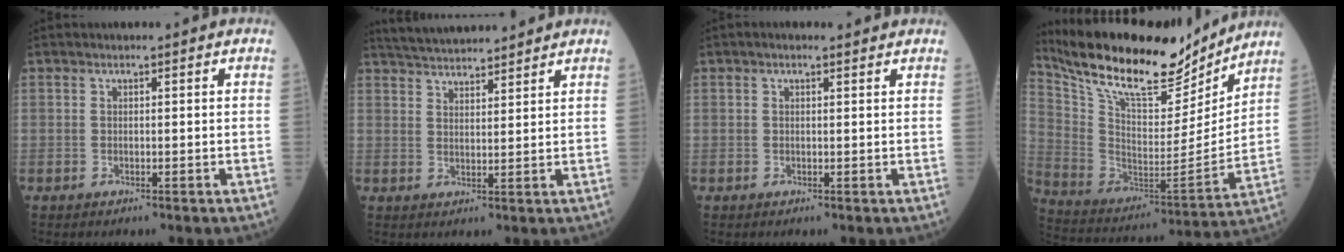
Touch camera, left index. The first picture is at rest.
{"total": 9.8, "force": [9.2, 1.0, 3.0], "torque": [-0.059, 0.028, 0.148]}
{"total": 1.4, "force": [1.1, 0.4, 0.8], "torque": [-0.019, 0.011, 0.014]}
{"total": 22.9, "force": [19.9, 5.4, 9.9], "torque": [-0.193, -0.011, 0.331]}